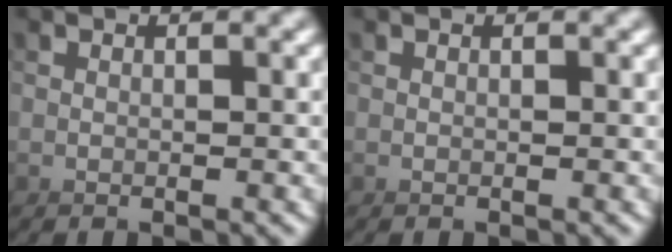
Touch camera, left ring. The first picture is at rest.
{"total": 0.0}